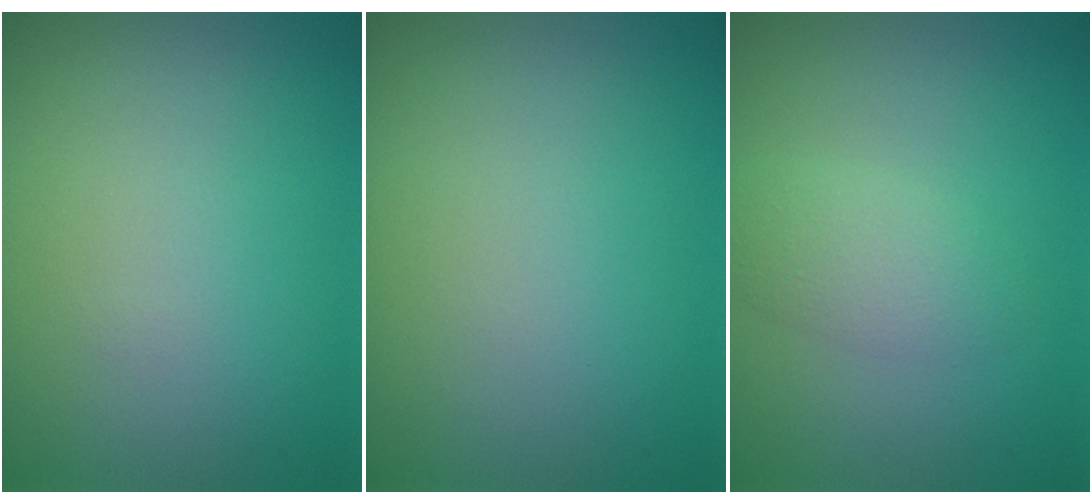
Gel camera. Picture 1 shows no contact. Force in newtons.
{"total": 0.0}
{"total": 2.3, "press": 2.3, "slide": 0.1}